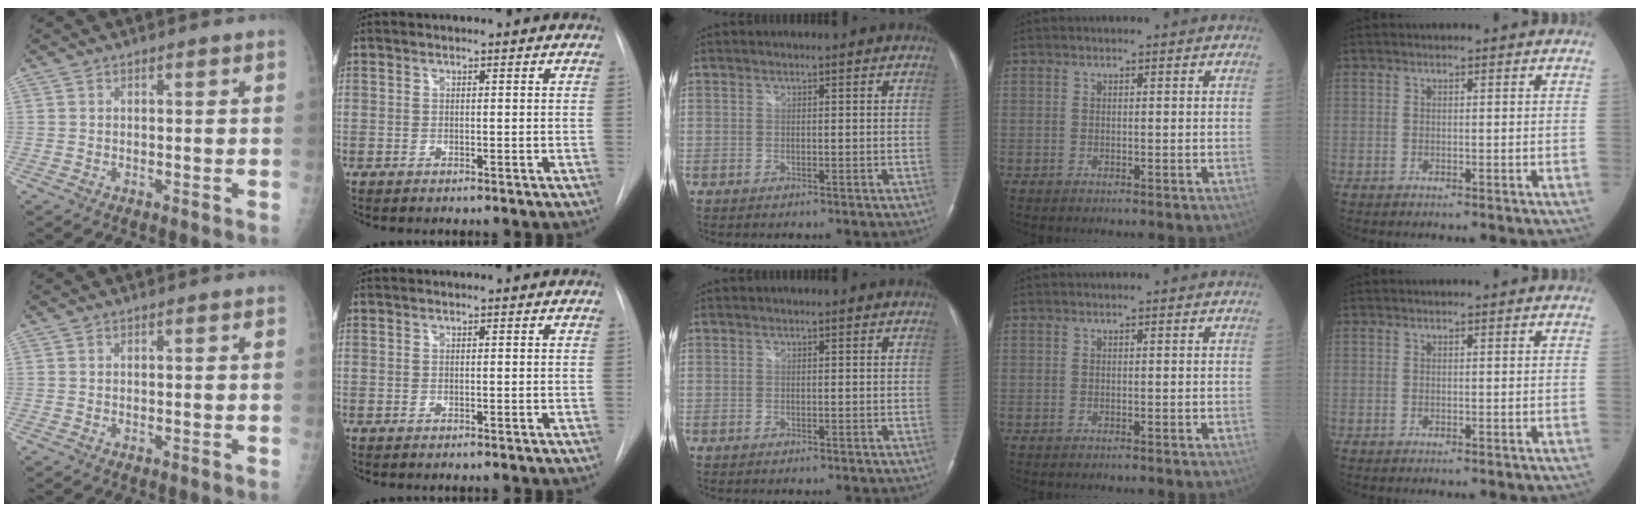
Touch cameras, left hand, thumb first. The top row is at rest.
{}